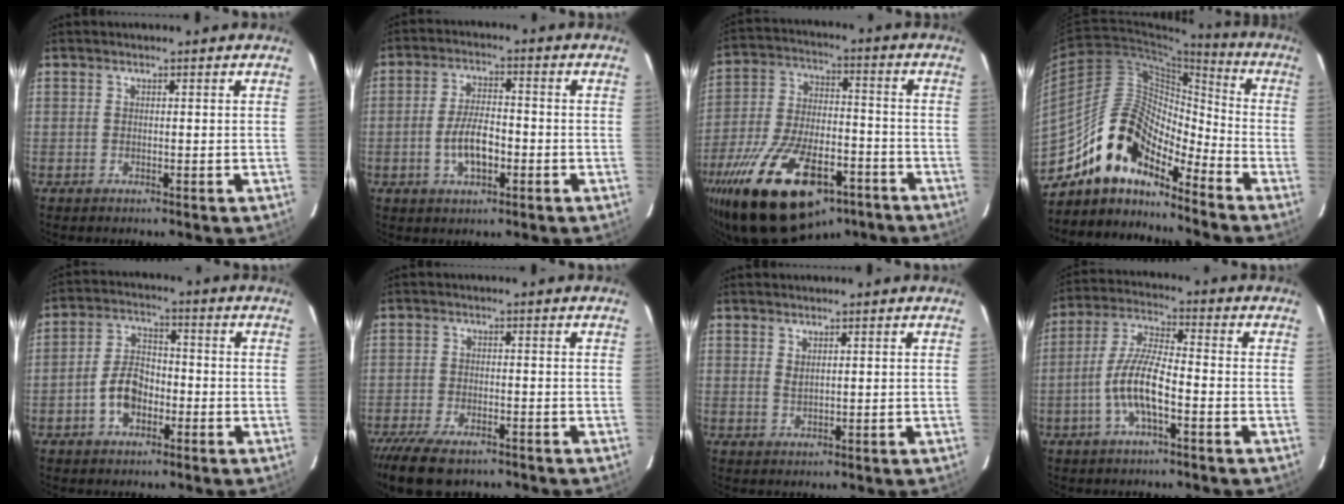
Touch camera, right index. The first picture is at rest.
{"total": 7.1, "force": [-2.3, 3.1, 6.0], "torque": [-0.120, 0.004, -0.037]}
{"total": 26.6, "force": [-16.3, 12.4, 17.0], "torque": [-0.333, -0.024, -0.256]}
{"total": 13.7, "force": [-11.0, 5.3, 6.2], "torque": [-0.111, 0.028, -0.212]}
{"total": 7.5, "force": [-2.9, 4.8, 4.9], "torque": [-0.099, 0.019, -0.047]}
{"total": 10.8, "force": [-8.2, 4.1, 5.7], "torque": [-0.141, -0.032, -0.146]}
{"total": 1.6, "force": [0.8, 0.8, 1.1], "torque": [-0.021, 0.000, 0.015]}
{"total": 9.3, "force": [-3.4, 2.3, 8.4], "torque": [-0.178, 0.006, -0.066]}